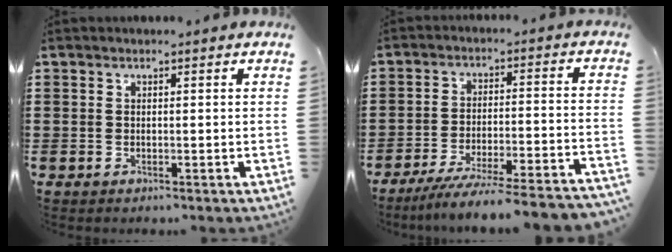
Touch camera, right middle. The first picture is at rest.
{"total": 7.0, "force": [-6.4, -0.8, 2.7], "torque": [-0.046, -0.010, -0.124]}